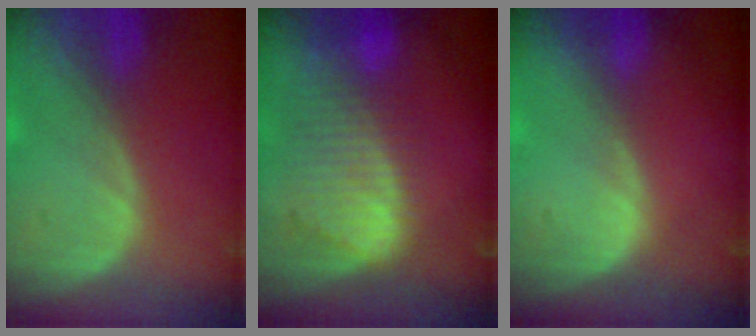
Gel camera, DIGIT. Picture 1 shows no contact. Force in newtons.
{"total": 9.1, "press": 8.0, "slide": 4.3}
{"total": 0.5, "press": 0.3, "slide": 0.4}